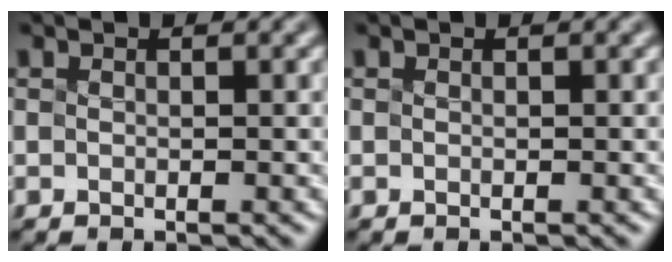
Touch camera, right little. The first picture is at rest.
{"total": 0.0}